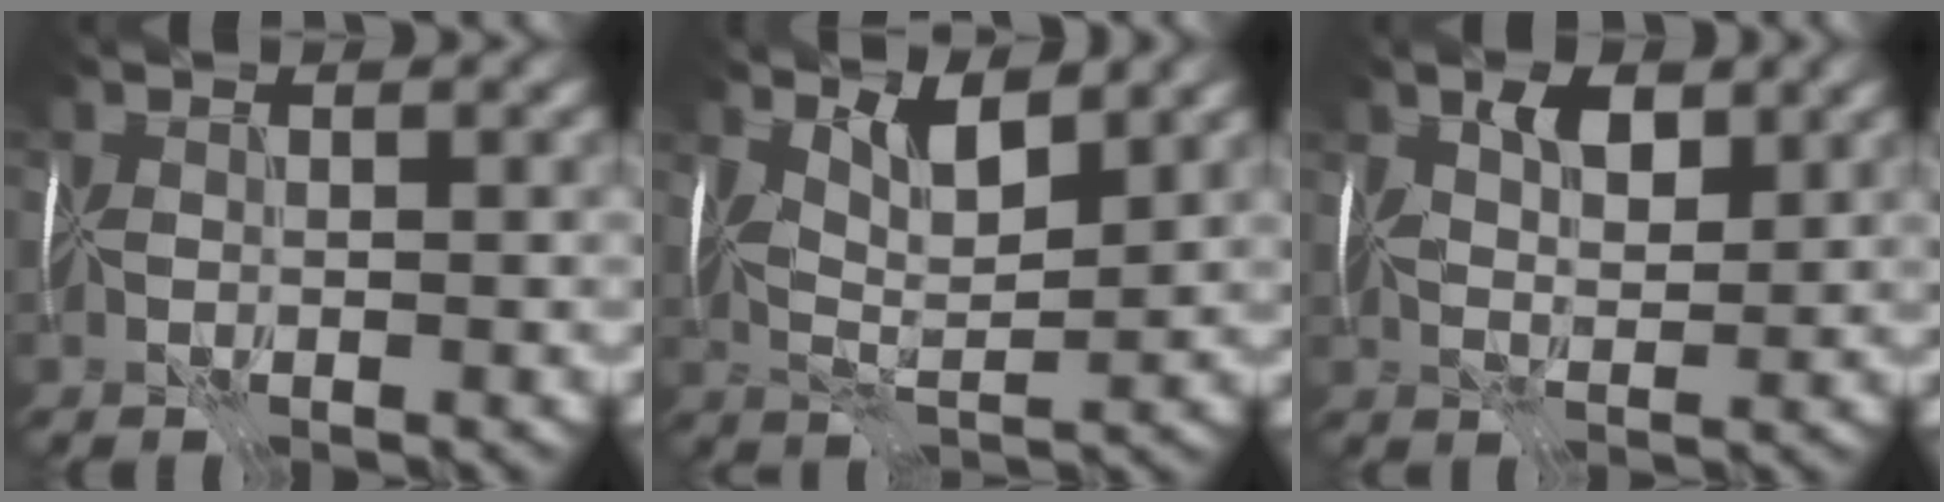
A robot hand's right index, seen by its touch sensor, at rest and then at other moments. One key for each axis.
{"total": 4.4, "fx": 2.4, "fy": 1.5, "fz": 3.4, "tx": -0.068, "ty": -0.004, "tz": 0.044}
{"total": 4.1, "fx": 2.0, "fy": 2.0, "fz": 3.0, "tx": -0.052, "ty": 0.003, "tz": 0.033}